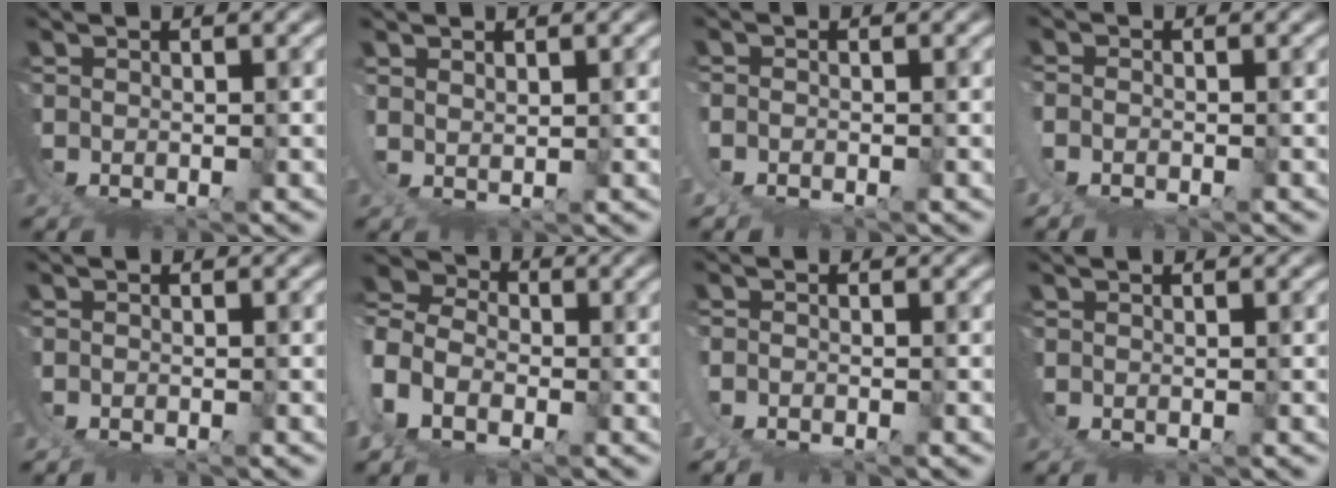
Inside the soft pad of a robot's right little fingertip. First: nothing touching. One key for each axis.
{"total": 2.0, "fx": 2.0, "fy": -0.1, "fz": 0.4, "tx": -0.014, "ty": 0.002, "tz": 0.034}
{"total": 1.8, "fx": 0.3, "fy": 1.5, "fz": 0.9, "tx": -0.030, "ty": -0.004, "tz": 0.006}
{"total": 2.8, "fx": 0.2, "fy": 2.5, "fz": 1.3, "tx": -0.041, "ty": -0.007, "tz": 0.003}
{"total": 0.6, "fx": -0.1, "fy": 0.5, "fz": 0.2, "tx": -0.006, "ty": 0.000, "tz": -0.004}
{"total": 10.8, "fx": 3.7, "fy": 8.8, "fz": 5.0, "tx": -0.137, "ty": -0.003, "tz": 0.043}
{"total": 2.3, "fx": 0.1, "fy": 2.0, "fz": 1.1, "tx": -0.035, "ty": -0.004, "tz": 0.002}
{"total": 0.0}